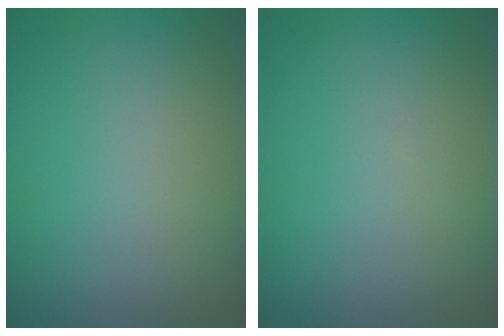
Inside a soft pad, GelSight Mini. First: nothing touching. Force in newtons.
{"total": 0.0}